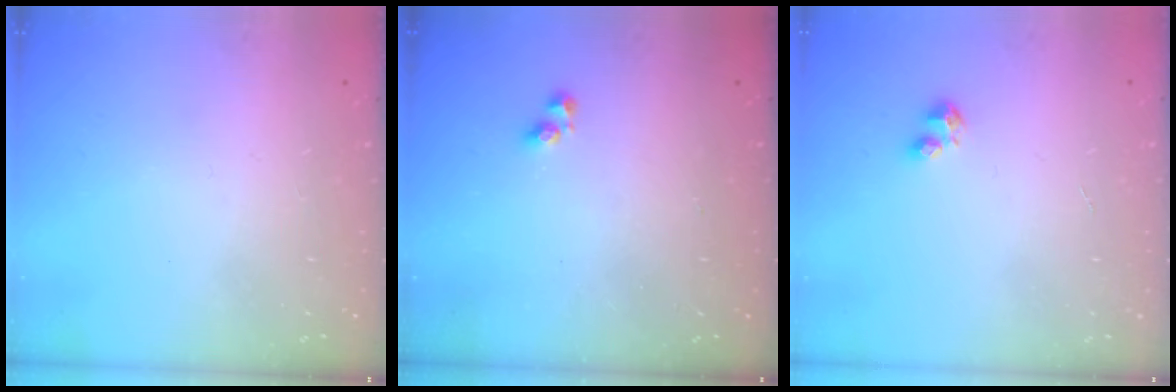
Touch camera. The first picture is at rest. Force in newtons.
{"total": 2.9, "press": 2.8, "slide": 0.6}
{"total": 3.4, "press": 3.4, "slide": 0.5}